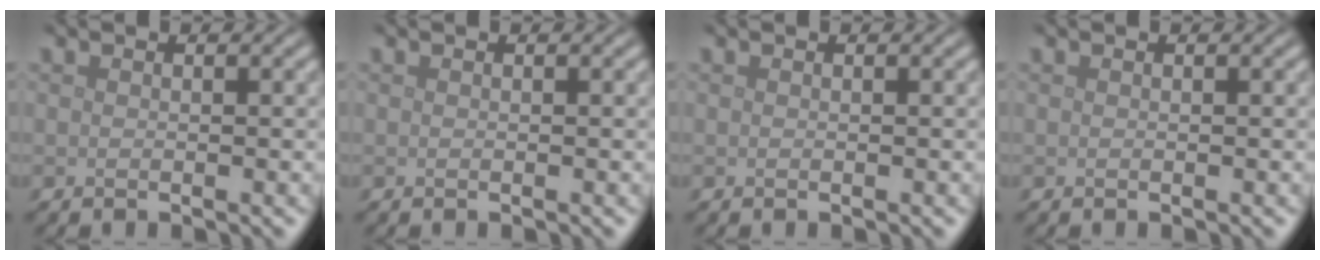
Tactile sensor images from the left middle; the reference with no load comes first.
{"total": 0.0}
{"total": 0.0}
{"total": 0.0}